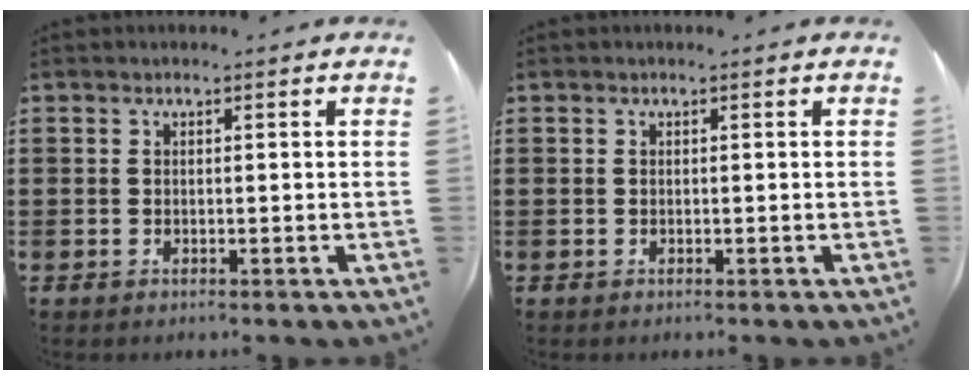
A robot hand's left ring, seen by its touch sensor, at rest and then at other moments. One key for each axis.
{"total": 0.0}